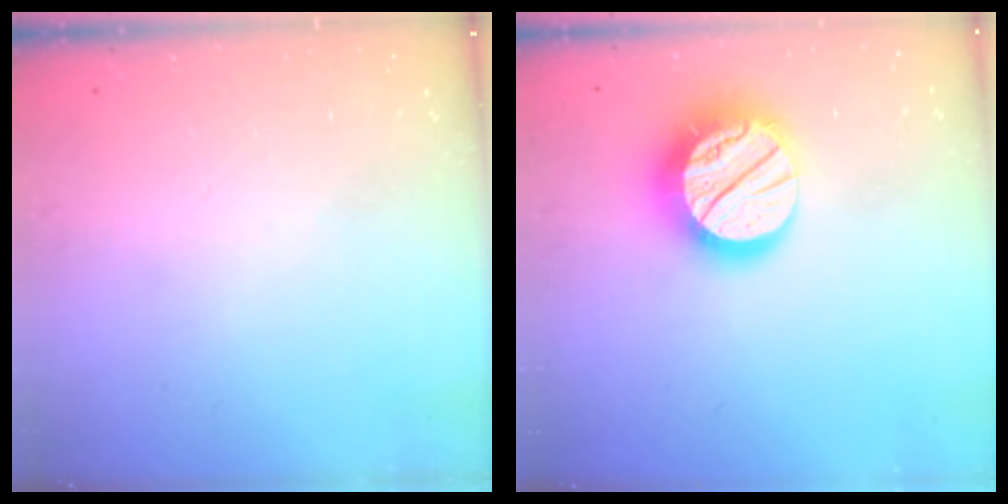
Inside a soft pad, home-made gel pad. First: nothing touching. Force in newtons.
{"total": 21.2, "press": 21.1, "slide": 1.6}